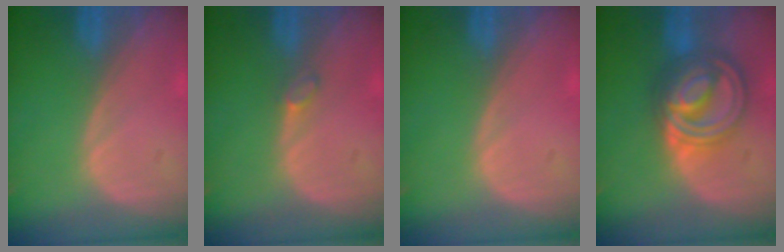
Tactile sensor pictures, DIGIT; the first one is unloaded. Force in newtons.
{"total": 1.2, "press": 1.1, "slide": 0.2}
{"total": 0.0}
{"total": 9.0, "press": 9.0, "slide": 0.7}